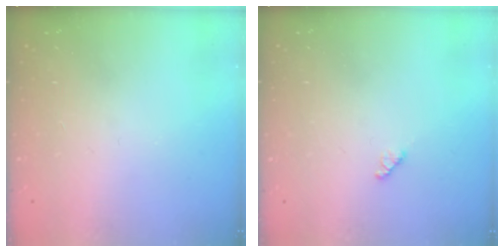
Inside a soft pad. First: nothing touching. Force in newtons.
{"total": 2.9, "press": 2.9, "slide": 0.3}